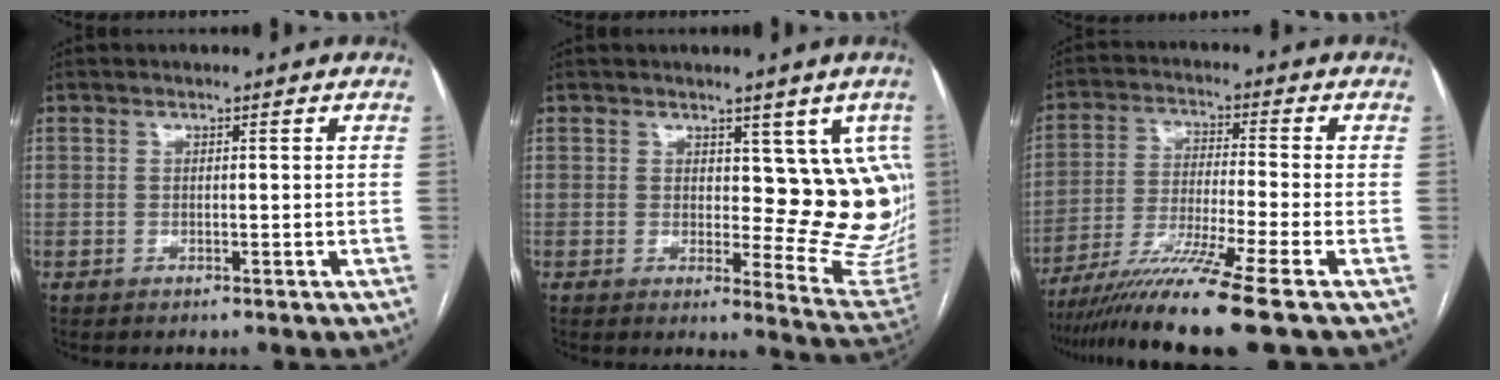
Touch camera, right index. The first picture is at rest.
{"total": 11.4, "force": [3.5, 5.4, 9.4], "torque": [-0.077, -0.010, 0.047]}
{"total": 12.4, "force": [-9.3, -2.6, 7.8], "torque": [-0.139, -0.034, -0.162]}